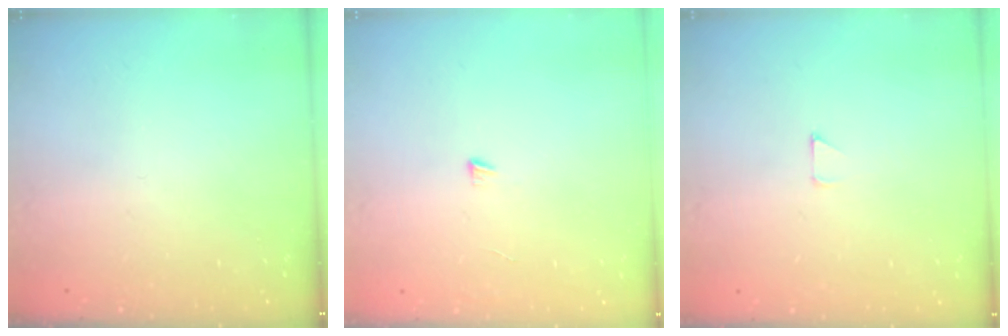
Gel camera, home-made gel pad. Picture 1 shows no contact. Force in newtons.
{"total": 3.1, "press": 3.1, "slide": 0.3}
{"total": 2.7, "press": 2.7, "slide": 0.2}